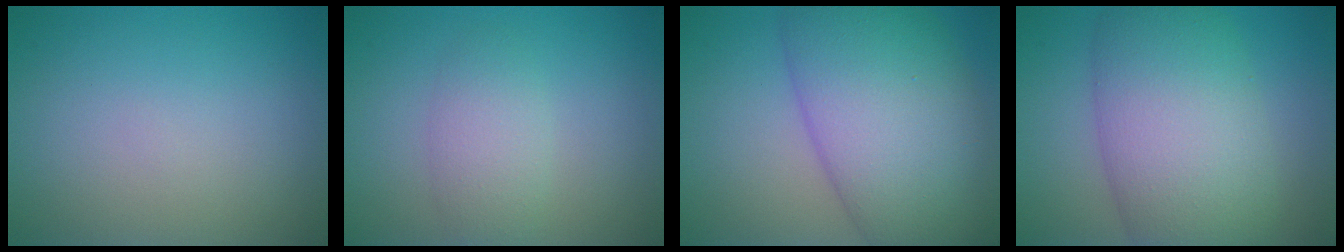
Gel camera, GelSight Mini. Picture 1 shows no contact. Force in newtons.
{"total": 2.8, "press": 2.8, "slide": 0.2}
{"total": 12.5, "press": 12.5, "slide": 0.3}
{"total": 10.5, "press": 10.5, "slide": 0.1}